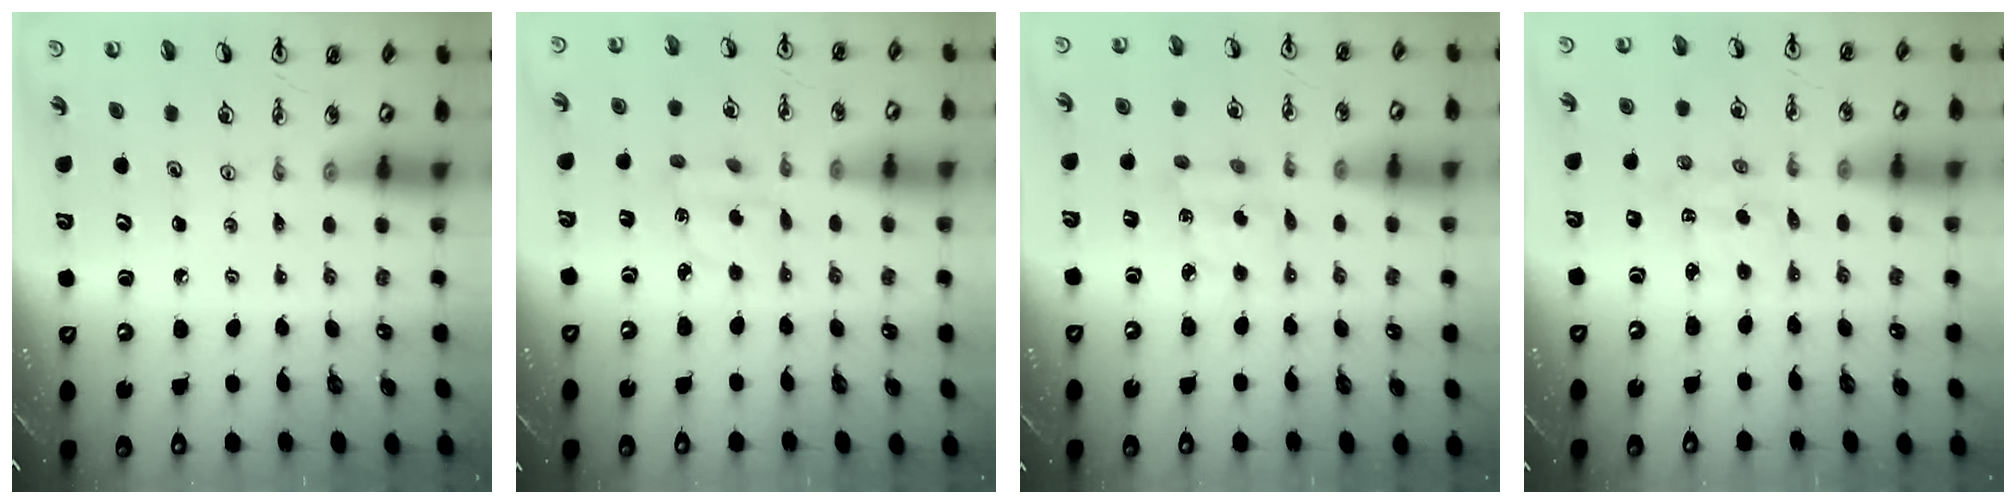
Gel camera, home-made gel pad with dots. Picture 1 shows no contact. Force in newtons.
{"total": 2.7, "press": 2.6, "slide": 0.6}
{"total": 2.5, "press": 2.5, "slide": 0.1}
{"total": 1.6, "press": 1.4, "slide": 0.7}